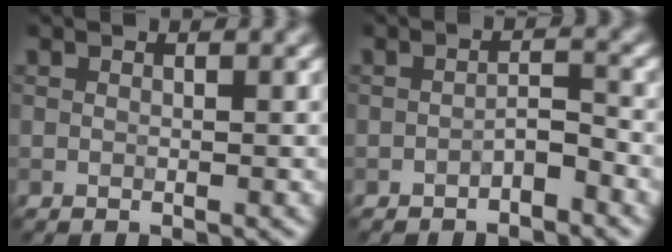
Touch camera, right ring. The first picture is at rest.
{"total": 1.6, "force": [-1.2, 0.5, 1.0], "torque": [-0.017, 0.007, -0.021]}